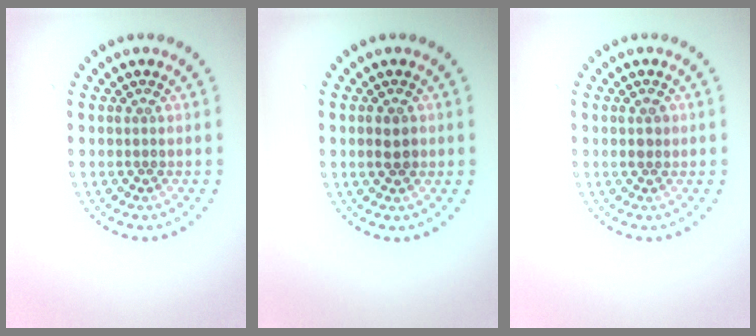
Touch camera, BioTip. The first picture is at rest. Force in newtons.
{"total": 1.6, "press": 1.6, "slide": 0.1}
{"total": 1.0, "press": 1.0, "slide": 0.1}